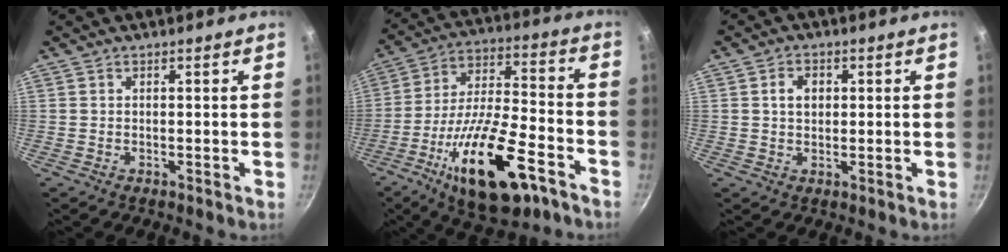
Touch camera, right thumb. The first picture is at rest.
{"total": 22.7, "force": [-11.1, 8.4, 17.9], "torque": [-0.295, 0.038, -0.186]}
{"total": 3.5, "force": [0.7, 2.6, 2.2], "torque": [-0.022, 0.003, 0.011]}